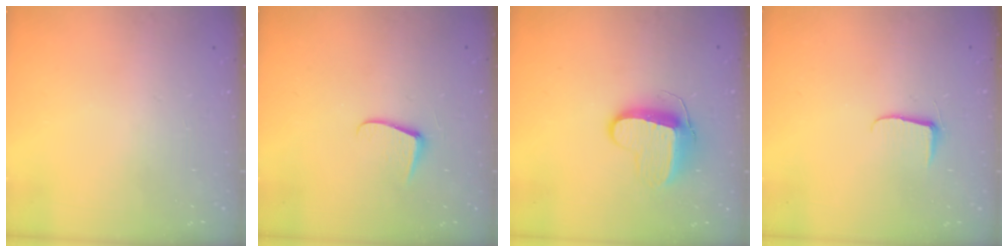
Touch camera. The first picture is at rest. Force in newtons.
{"total": 5.9, "press": 5.8, "slide": 0.5}
{"total": 10.3, "press": 10.3, "slide": 0.4}
{"total": 5.1, "press": 5.1, "slide": 0.5}